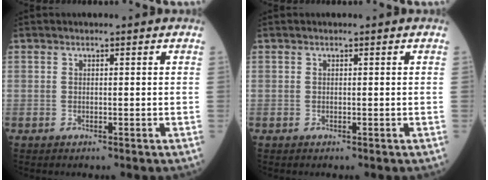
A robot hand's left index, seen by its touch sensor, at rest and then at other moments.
{"total": 0.0}